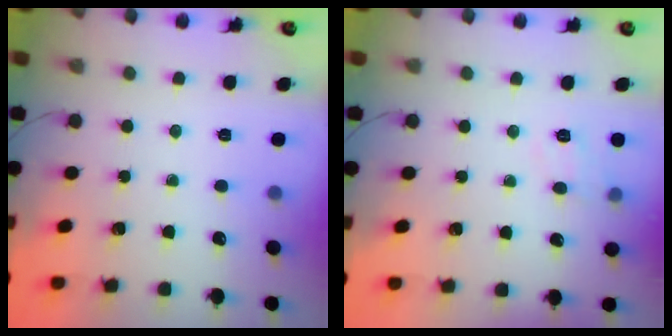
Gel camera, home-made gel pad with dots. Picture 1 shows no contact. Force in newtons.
{"total": 5.0, "press": 4.7, "slide": 1.6}